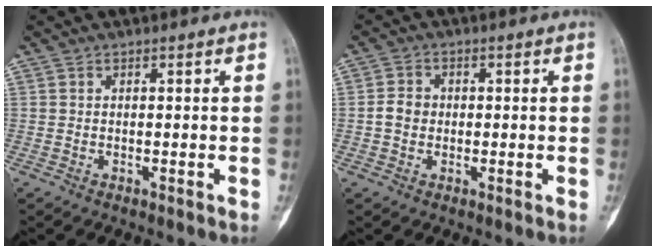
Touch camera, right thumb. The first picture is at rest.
{"total": 3.3, "force": [-0.2, 2.8, 1.7], "torque": [-0.022, 0.009, -0.010]}